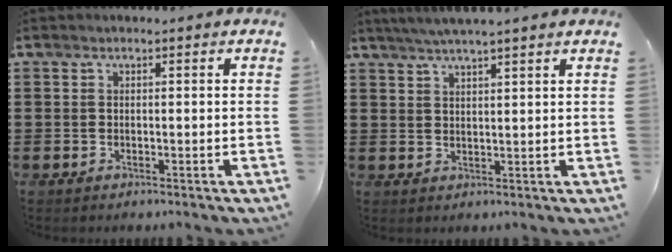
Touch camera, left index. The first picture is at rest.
{"total": 3.6, "force": [3.2, -0.5, 1.6], "torque": [-0.037, -0.006, 0.057]}